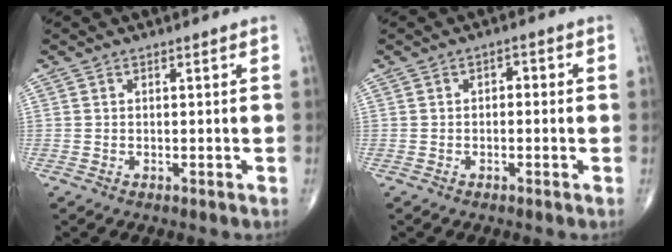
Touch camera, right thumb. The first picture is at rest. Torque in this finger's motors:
{"motor_torque": [-0.07, -0.20, 0.07, 0.20, 0.03]}